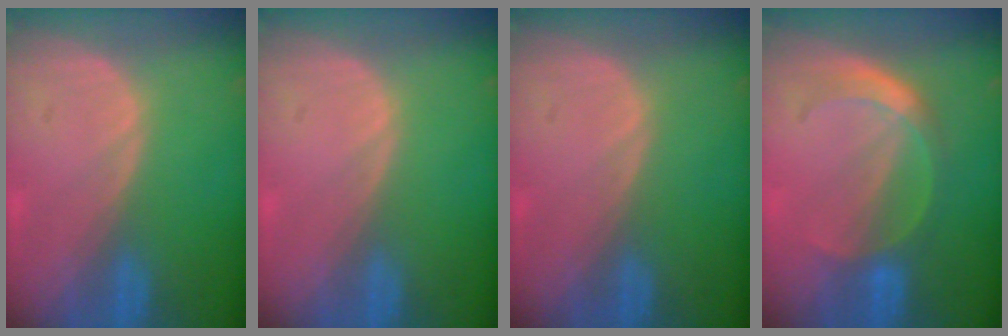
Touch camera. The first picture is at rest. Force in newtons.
{"total": 0.0}
{"total": 0.0}
{"total": 5.0, "press": 4.7, "slide": 1.8}